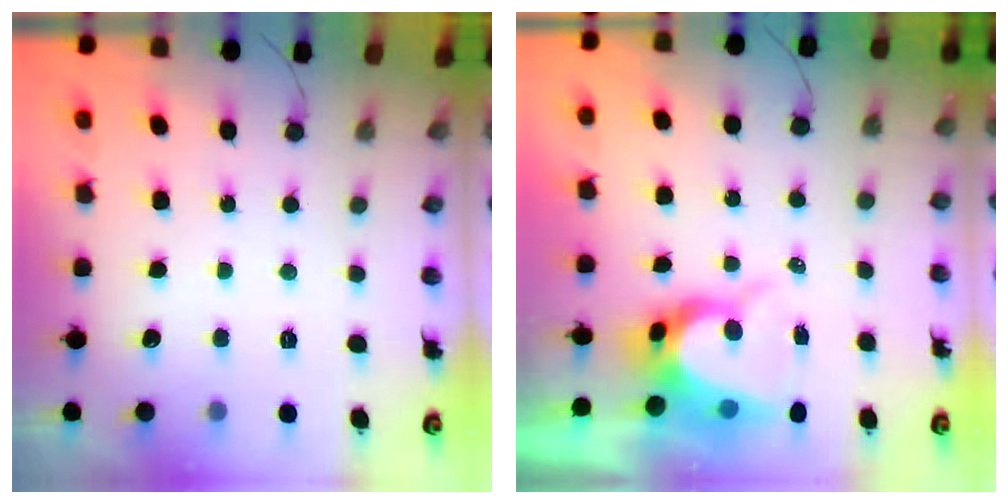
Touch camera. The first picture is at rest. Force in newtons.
{"total": 7.9, "press": 7.8, "slide": 0.7}